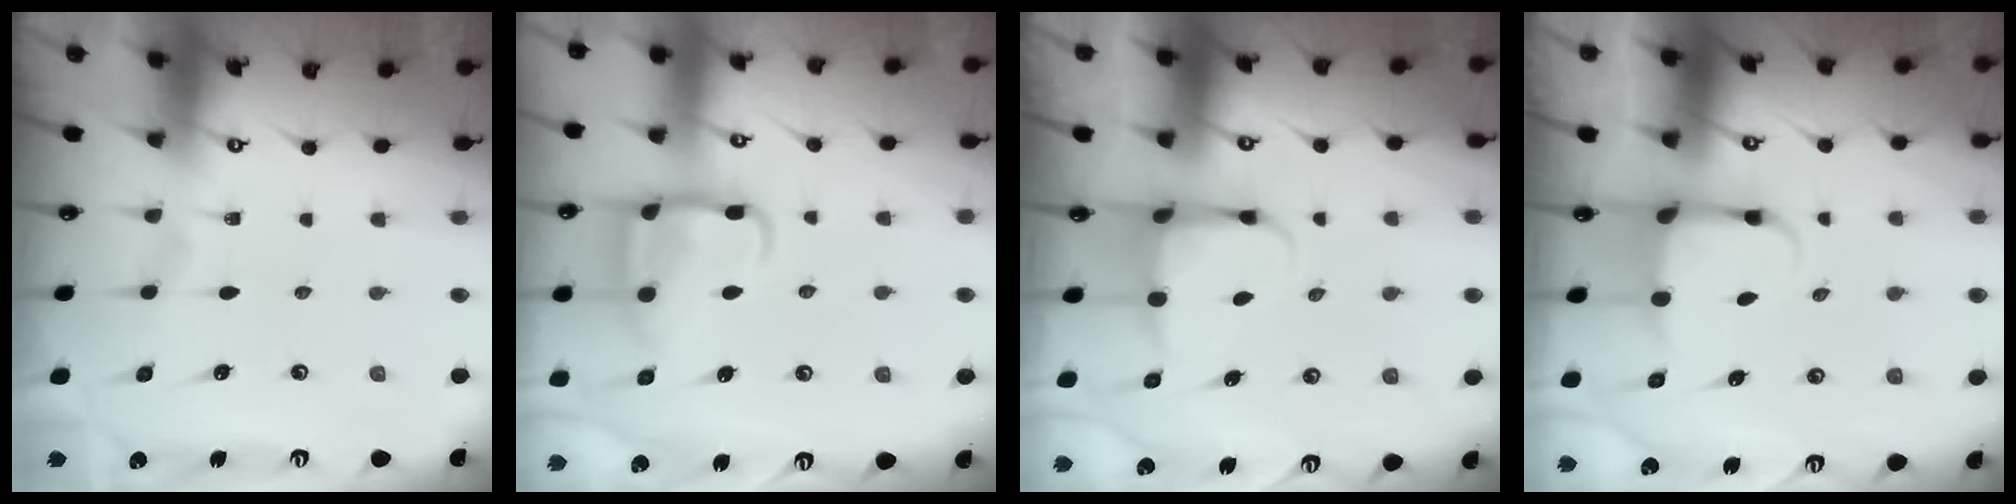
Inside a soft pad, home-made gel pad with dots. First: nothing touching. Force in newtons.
{"total": 13.2, "press": 13.1, "slide": 1.4}
{"total": 4.3, "press": 4.2, "slide": 0.7}
{"total": 3.8, "press": 3.7, "slide": 0.9}